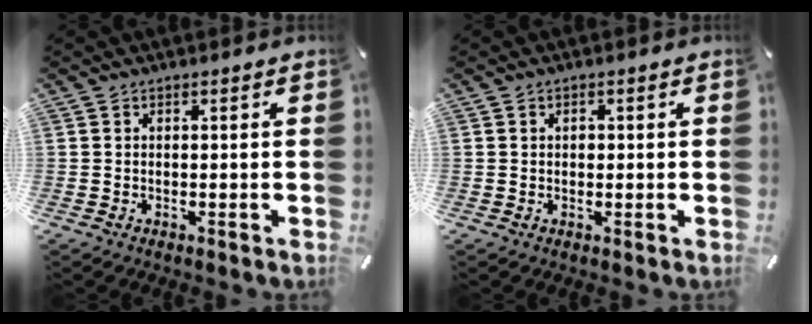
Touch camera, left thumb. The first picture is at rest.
{"total": 1.0, "force": [0.1, 0.8, 0.5], "torque": [-0.005, 0.000, -0.001]}